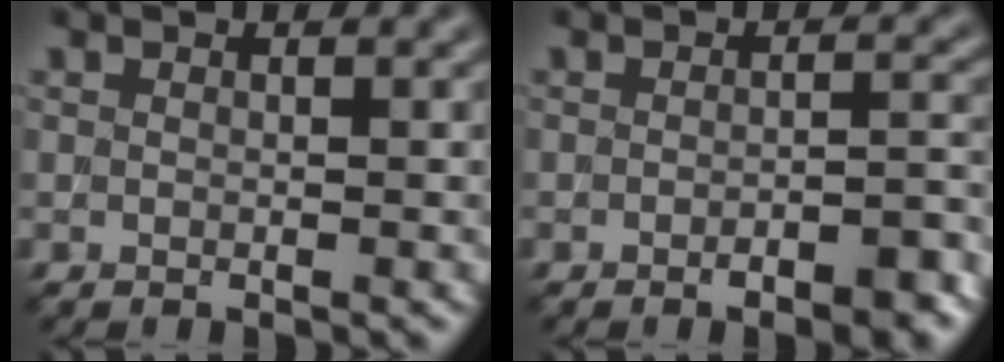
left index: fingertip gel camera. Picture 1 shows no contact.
{"total": 4.0, "force": [-2.3, 1.0, 3.1], "torque": [-0.040, 0.001, -0.030]}